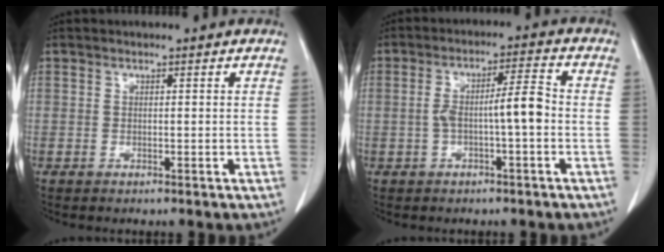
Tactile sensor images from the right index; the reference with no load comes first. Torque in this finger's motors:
{"motor_torque": [0.43, -0.19, 0.23, 0.04]}